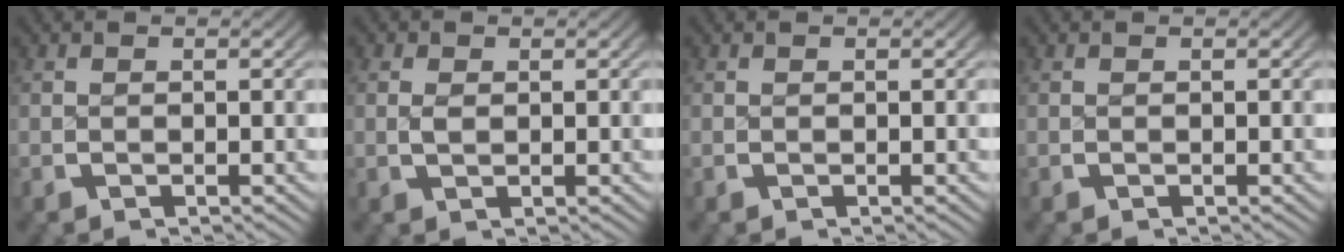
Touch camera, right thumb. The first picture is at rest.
{"total": 0.9, "force": [0.3, 0.7, 0.6], "torque": [-0.016, -0.009, 0.010]}
{"total": 0.0}
{"total": 0.0}